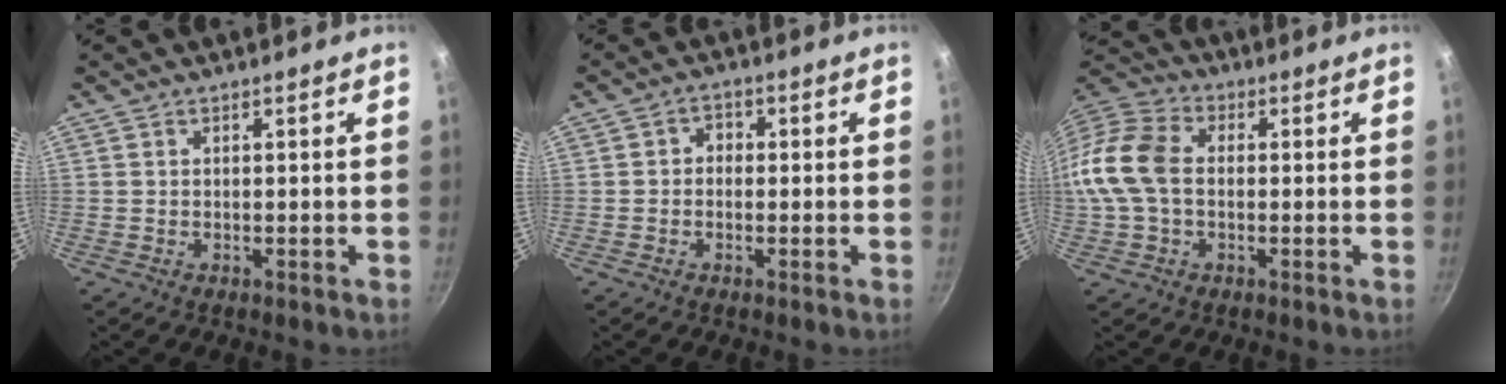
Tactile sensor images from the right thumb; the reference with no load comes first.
{"total": 2.3, "force": [-0.3, 2.0, 1.1], "torque": [-0.008, 0.009, -0.011]}
{"total": 13.0, "force": [-0.2, 9.0, 9.4], "torque": [-0.173, 0.030, -0.022]}